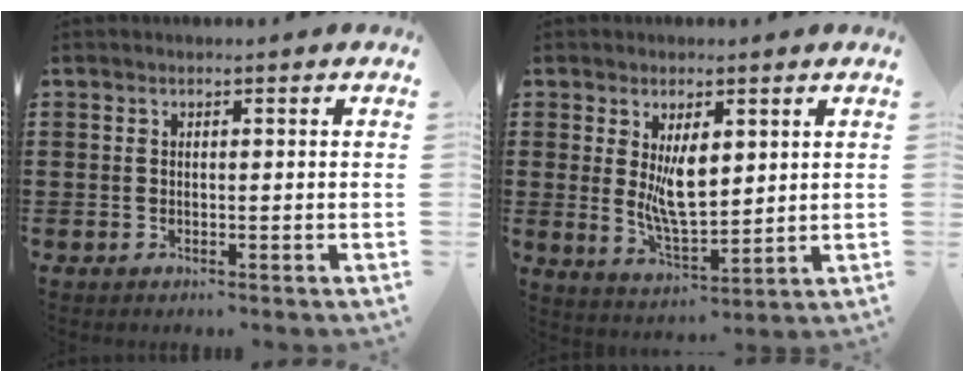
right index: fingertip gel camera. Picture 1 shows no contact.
{"total": 6.6, "force": [1.5, 3.0, 5.7], "torque": [-0.088, -0.006, 0.024]}